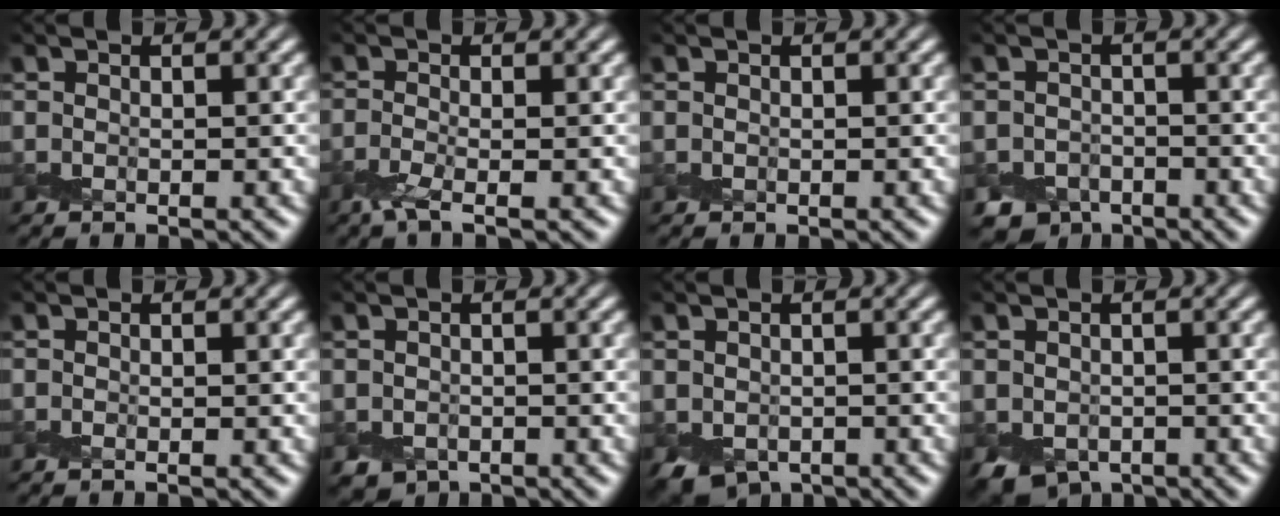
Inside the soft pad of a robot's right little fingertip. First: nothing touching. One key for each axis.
{"total": 1.9, "fx": -1.3, "fy": 0.1, "fz": 1.5, "tx": -0.041, "ty": -0.005, "tz": -0.031}
{"total": 0.0}
{"total": 4.2, "fx": -3.2, "fy": 2.6, "fz": 0.6, "tx": 0.008, "ty": -0.005, "tz": -0.059}
{"total": 0.0}
{"total": 0.8, "fx": -0.3, "fy": 0.7, "fz": 0.0, "tx": 0.003, "ty": -0.002, "tz": -0.008}
{"total": 2.0, "fx": -0.3, "fy": 1.6, "fz": 1.0, "tx": -0.020, "ty": -0.004, "tz": -0.008}
{"total": 2.3, "fx": -0.6, "fy": 1.9, "fz": 1.2, "tx": -0.024, "ty": -0.006, "tz": -0.013}